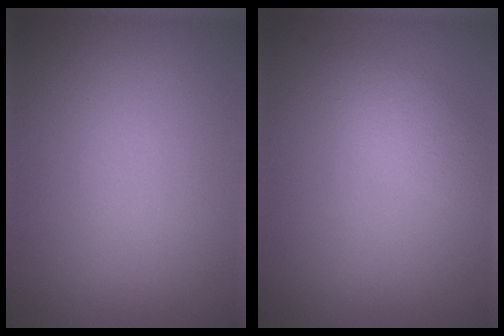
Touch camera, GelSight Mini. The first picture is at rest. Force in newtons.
{"total": 1.8, "press": 1.8, "slide": 0.1}